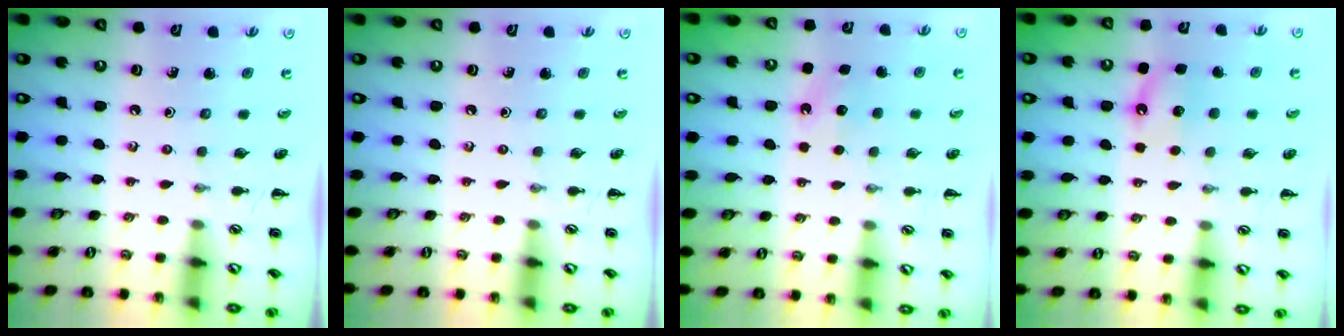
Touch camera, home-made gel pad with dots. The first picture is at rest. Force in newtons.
{"total": 0.0}
{"total": 5.0, "press": 4.8, "slide": 1.3}
{"total": 5.2, "press": 4.9, "slide": 1.4}